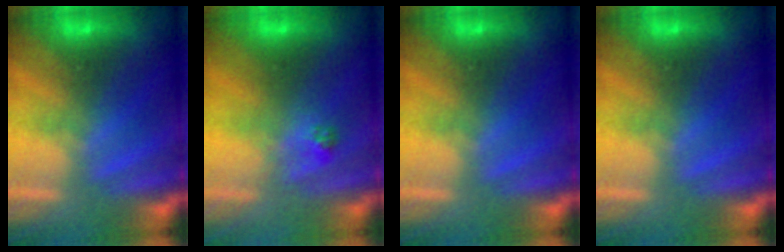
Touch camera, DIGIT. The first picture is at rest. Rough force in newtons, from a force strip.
{"total": 2.3}
{"total": 0.0}
{"total": 0.0}